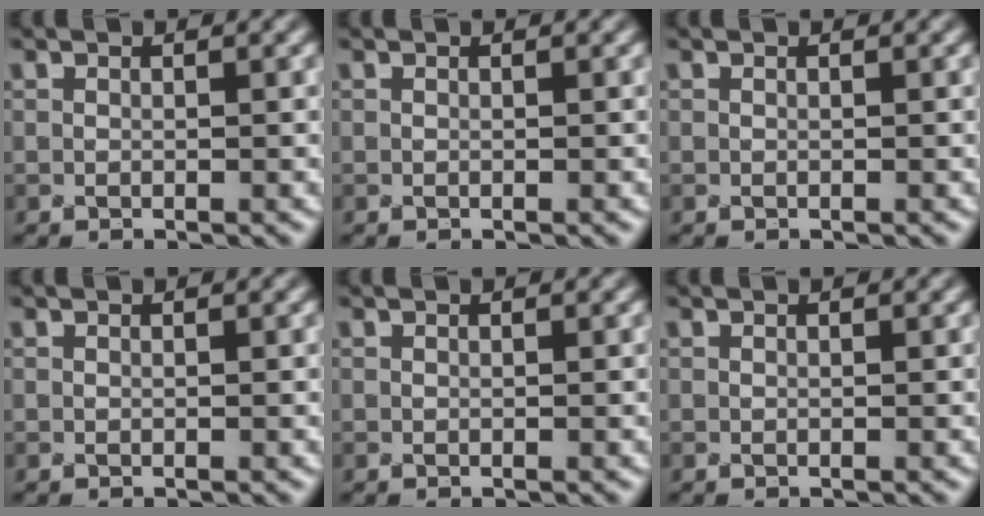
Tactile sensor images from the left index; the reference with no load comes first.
{"total": 0.0}
{"total": 0.0}
{"total": 0.0}
{"total": 0.0}
{"total": 0.0}